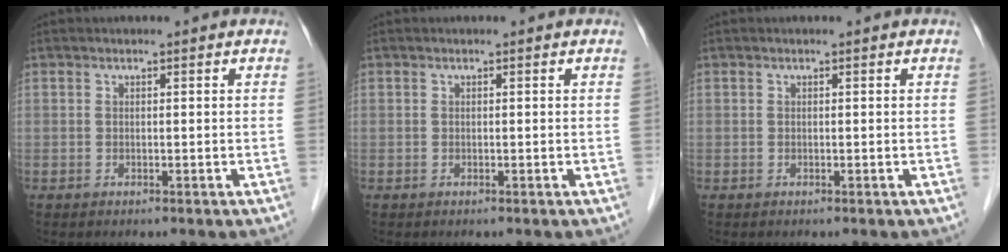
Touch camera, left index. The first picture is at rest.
{"total": 0.0}
{"total": 0.0}